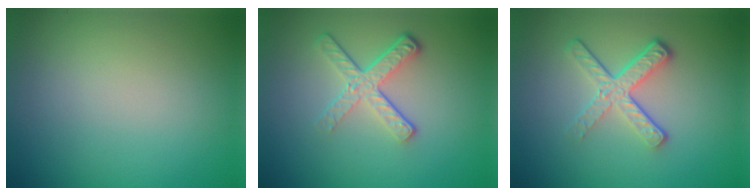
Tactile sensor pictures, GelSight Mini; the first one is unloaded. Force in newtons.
{"total": 4.1, "press": 2.7, "slide": 3.0}
{"total": 4.1, "press": 2.7, "slide": 3.0}